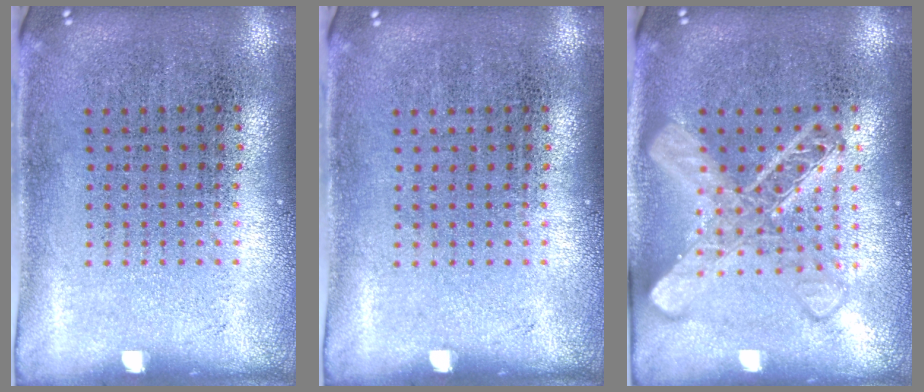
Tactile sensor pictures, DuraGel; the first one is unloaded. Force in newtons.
{"total": 0.0}
{"total": 3.1, "press": 3.1, "slide": 0.5}